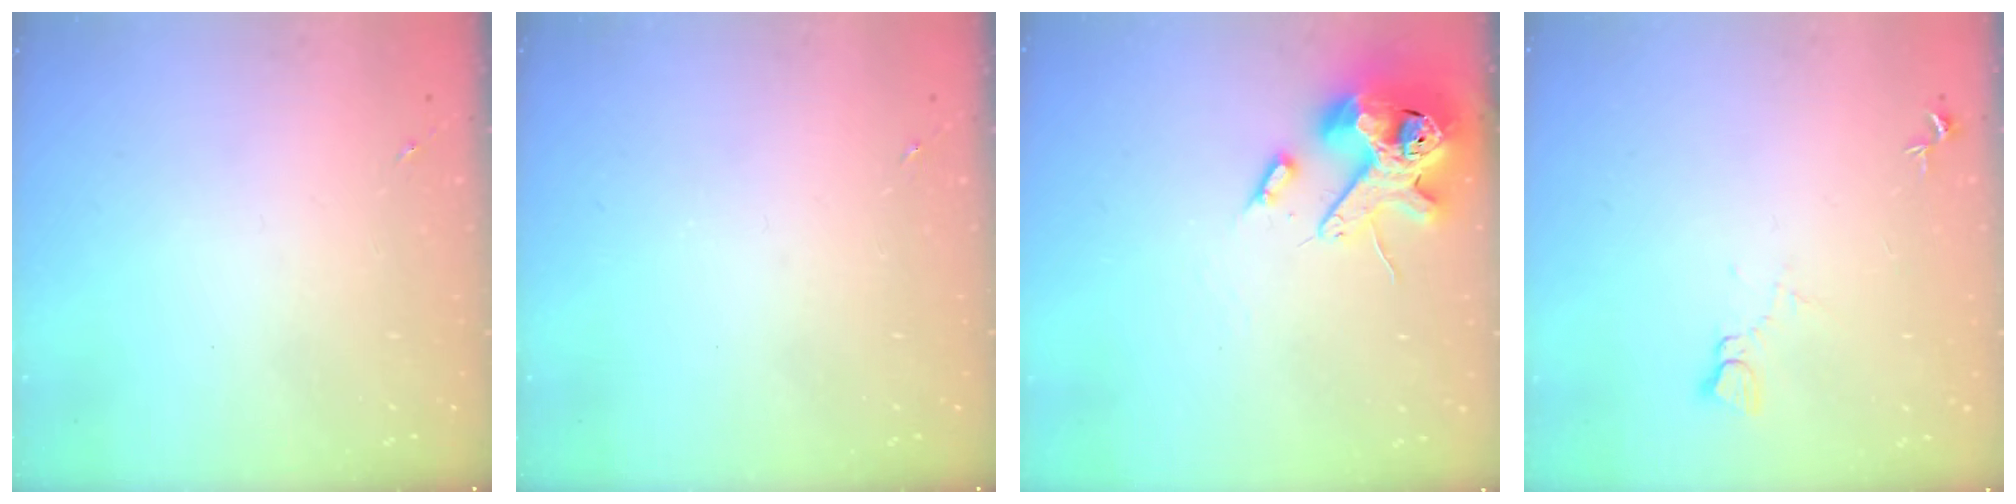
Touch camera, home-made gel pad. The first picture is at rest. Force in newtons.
{"total": 0.0}
{"total": 14.2, "press": 14.0, "slide": 2.3}
{"total": 4.3, "press": 4.3, "slide": 0.4}